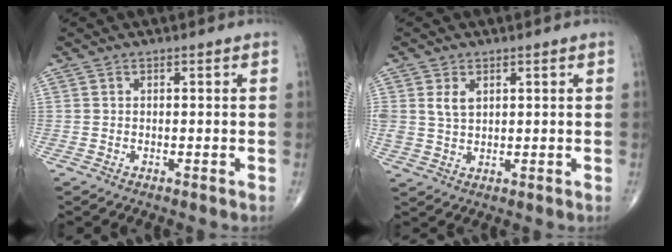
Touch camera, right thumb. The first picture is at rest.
{"total": 3.6, "force": [1.4, 2.4, 2.3], "torque": [-0.040, -0.005, 0.033]}